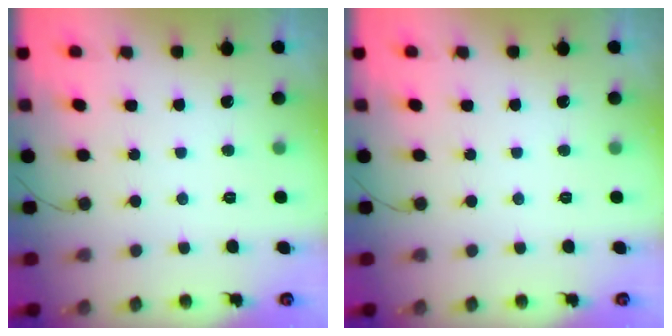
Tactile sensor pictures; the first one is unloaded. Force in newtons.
{"total": 0.0}